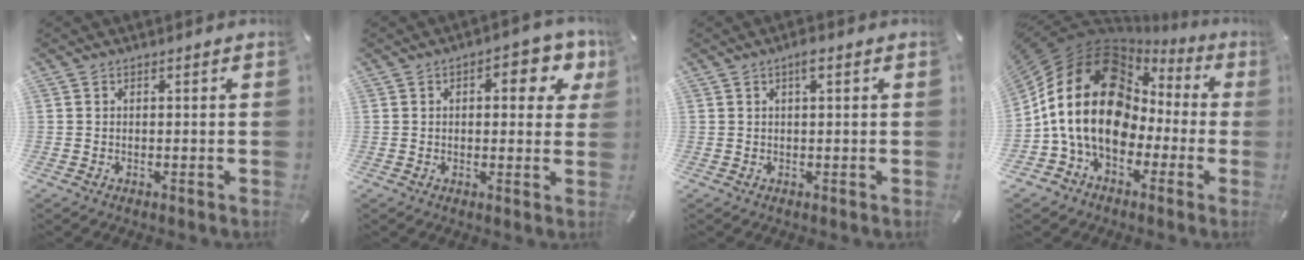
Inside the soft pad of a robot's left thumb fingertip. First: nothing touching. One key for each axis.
{"total": 7.7, "fx": 2.4, "fy": 4.0, "fz": 6.1, "tx": -0.074, "ty": -0.006, "tz": 0.033}
{"total": 2.2, "fx": 0.9, "fy": 0.5, "fz": 1.9, "tx": -0.040, "ty": 0.004, "tz": 0.014}
{"total": 21.2, "fx": 1.3, "fy": 16.8, "fz": 12.9, "tx": -0.271, "ty": -0.017, "tz": 0.018}